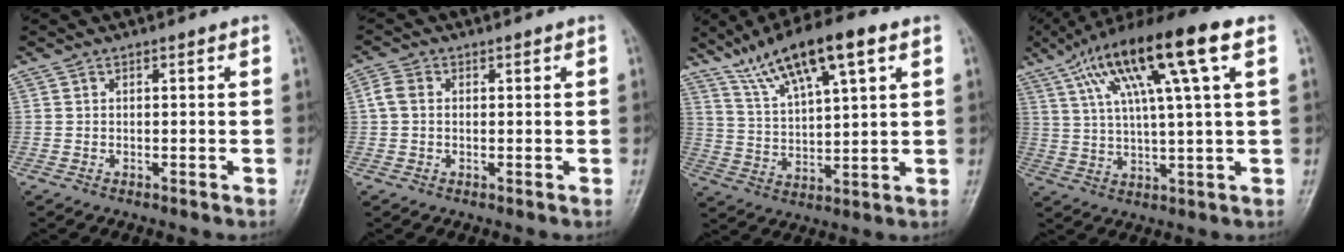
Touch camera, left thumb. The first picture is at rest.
{"total": 2.9, "force": [0.4, 2.1, 1.9], "torque": [-0.041, 0.008, 0.005]}
{"total": 14.9, "force": [8.6, 4.0, 11.5], "torque": [-0.188, -0.014, 0.157]}
{"total": 18.6, "force": [7.8, 2.9, 16.7], "torque": [-0.297, 0.016, 0.130]}